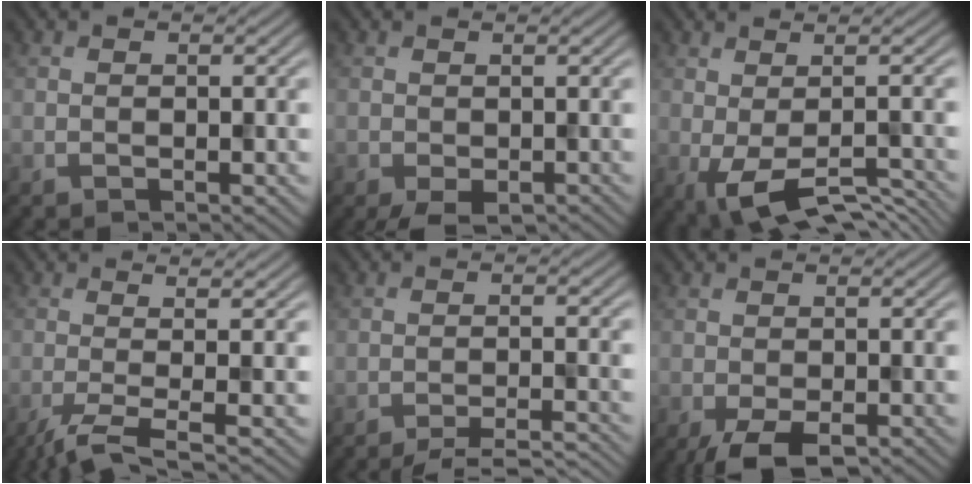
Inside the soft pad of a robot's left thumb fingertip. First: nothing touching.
{"total": 3.4, "force": [-2.0, 1.9, 2.0], "torque": [-0.040, -0.011, -0.036]}
{"total": 7.0, "force": [-2.5, 2.0, 6.3], "torque": [-0.099, -0.004, -0.036]}
{"total": 5.3, "force": [-1.7, 0.9, 4.9], "torque": [-0.073, -0.002, -0.045]}
{"total": 5.9, "force": [-5.2, 0.7, 2.8], "torque": [-0.048, 0.004, -0.079]}
{"total": 5.3, "force": [-3.2, 2.5, 3.4], "torque": [-0.059, -0.017, -0.051]}